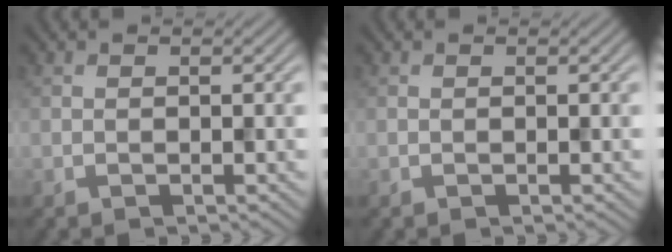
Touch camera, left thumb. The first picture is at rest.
{"total": 0.0}